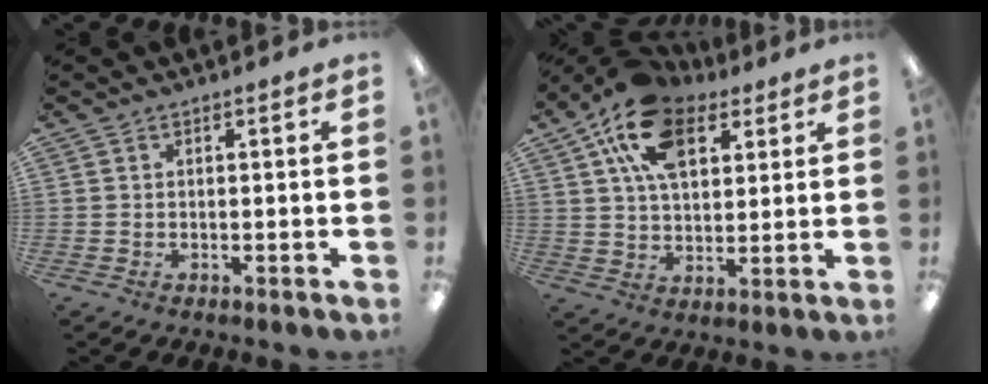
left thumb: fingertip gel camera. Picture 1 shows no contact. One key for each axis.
{"total": 16.2, "fx": 8.6, "fy": 9.3, "fz": 10.1, "tx": -0.189, "ty": -0.009, "tz": 0.158}